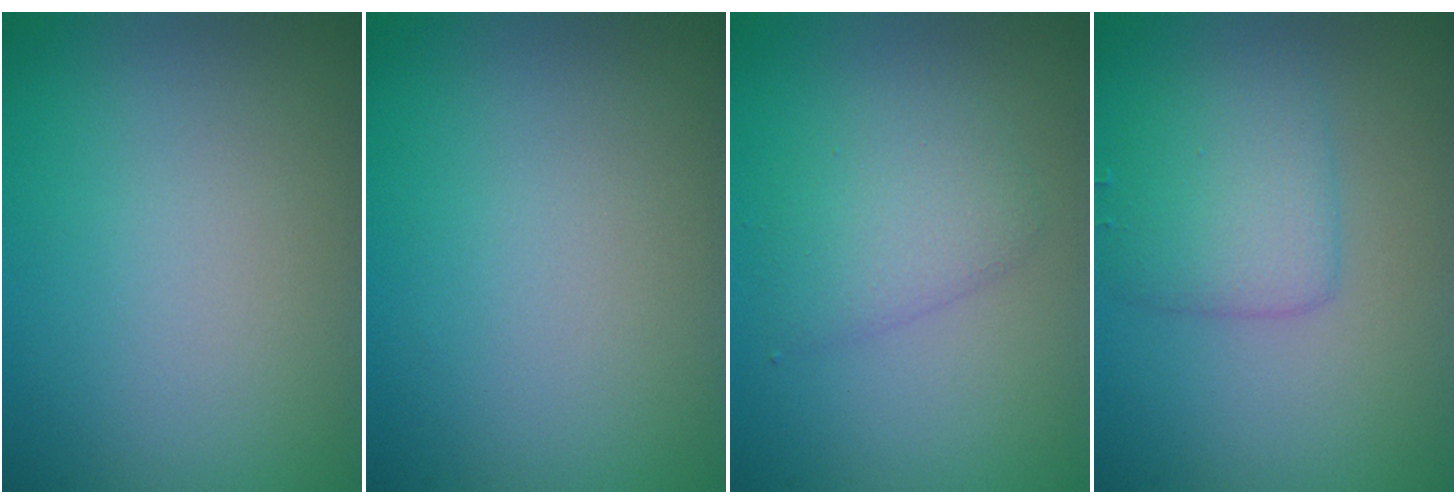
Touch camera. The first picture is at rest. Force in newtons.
{"total": 0.0}
{"total": 2.5, "press": 2.5, "slide": 0.0}
{"total": 3.1, "press": 3.1, "slide": 0.2}